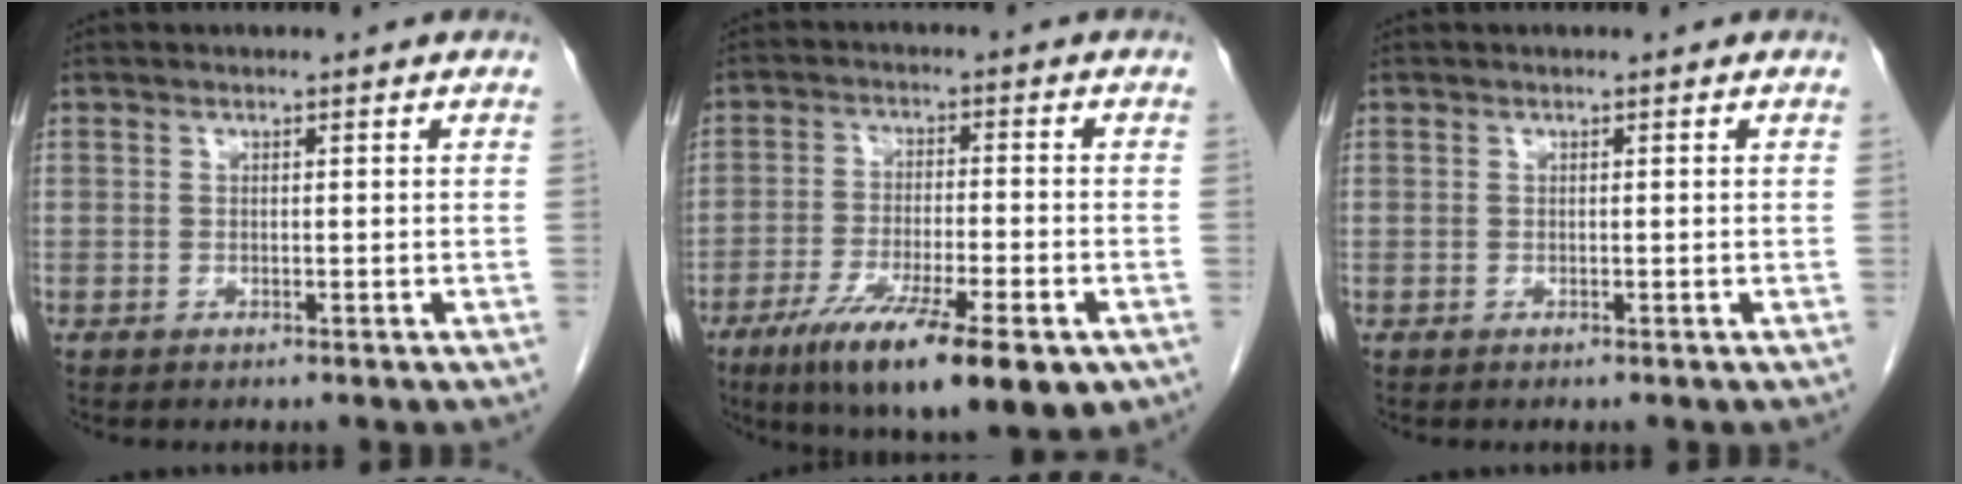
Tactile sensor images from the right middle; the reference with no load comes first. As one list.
[{"total": 16.1, "force": [-9.5, 2.9, 12.7], "torque": [-0.179, -0.035, -0.149]}, {"total": 0.0}]